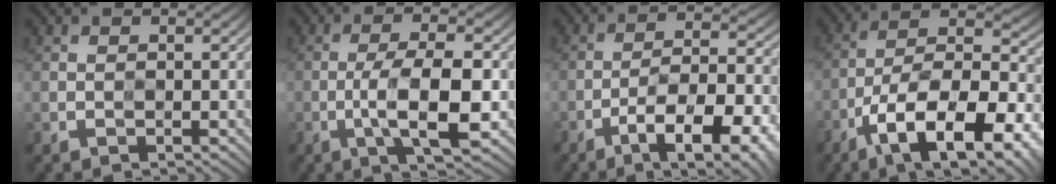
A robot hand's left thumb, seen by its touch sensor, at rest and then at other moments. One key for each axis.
{"total": 7.2, "fx": -2.1, "fy": 1.9, "fz": 6.6, "tx": -0.111, "ty": 0.003, "tz": -0.040}
{"total": 12.7, "fx": -7.6, "fy": 3.9, "fz": 9.4, "tx": -0.148, "ty": -0.004, "tz": -0.122}
{"total": 15.8, "fx": -7.8, "fy": 6.7, "fz": 12.0, "tx": -0.191, "ty": -0.010, "tz": -0.133}